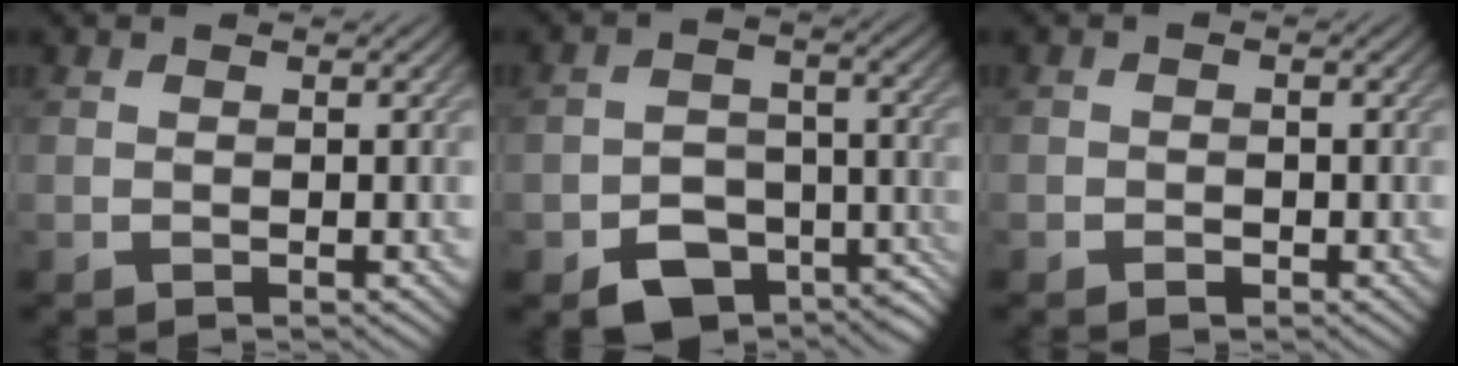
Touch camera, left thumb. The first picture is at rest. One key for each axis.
{"total": 8.4, "fx": -5.0, "fy": 5.4, "fz": 4.1, "tx": -0.068, "ty": -0.023, "tz": -0.086}
{"total": 1.2, "fx": -0.7, "fy": 0.9, "fz": 0.5, "tx": -0.005, "ty": -0.003, "tz": -0.013}